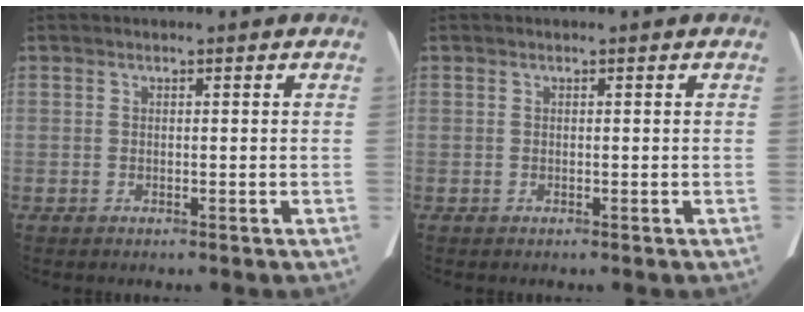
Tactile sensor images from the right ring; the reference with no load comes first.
{"total": 0.0}